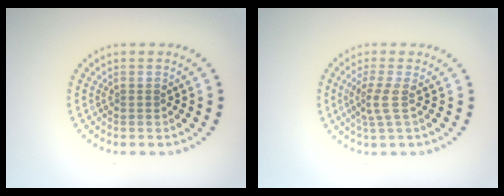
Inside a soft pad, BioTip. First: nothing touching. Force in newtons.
{"total": 2.3, "press": 1.6, "slide": 1.6}